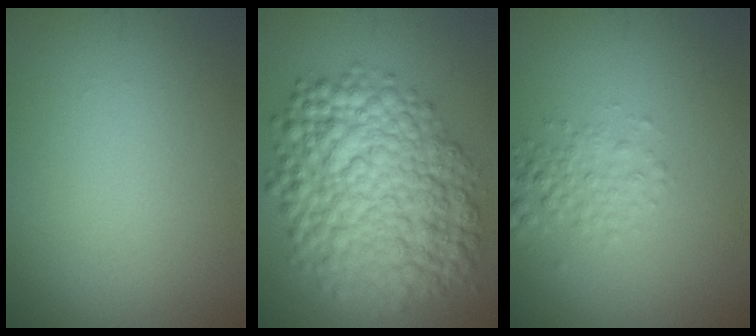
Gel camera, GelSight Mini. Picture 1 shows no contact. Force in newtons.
{"total": 11.3, "press": 11.3, "slide": 0.3}
{"total": 2.2, "press": 2.2, "slide": 0.1}